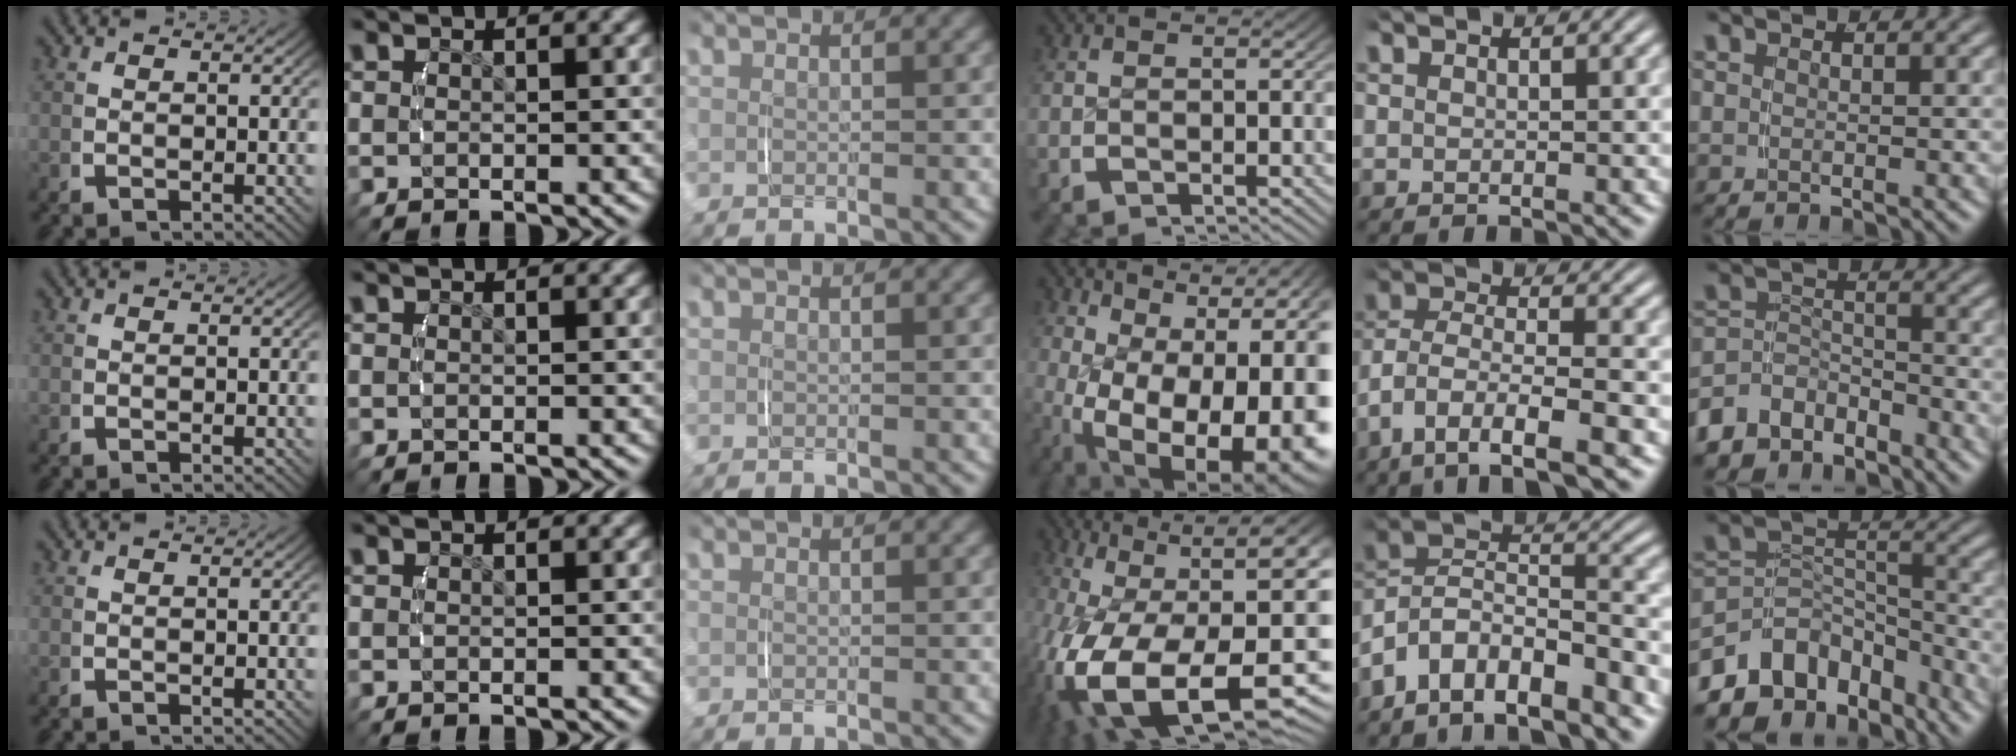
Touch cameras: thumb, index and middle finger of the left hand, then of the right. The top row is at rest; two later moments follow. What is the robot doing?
{"motion": "lift_and_place", "object": "backpack"}